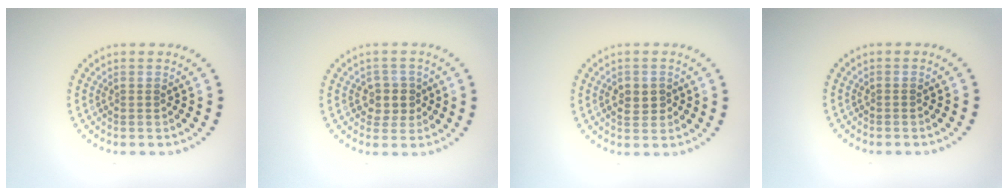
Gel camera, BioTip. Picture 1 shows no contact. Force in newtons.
{"total": 2.3, "press": 2.0, "slide": 1.0}
{"total": 2.3, "press": 2.3, "slide": 0.3}
{"total": 0.0}